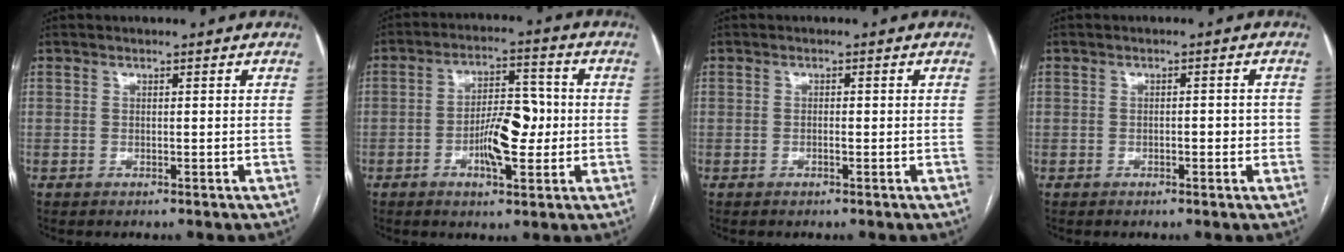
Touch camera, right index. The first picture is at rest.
{"total": 8.9, "force": [-1.6, 3.1, 8.2], "torque": [-0.142, 0.013, -0.025]}
{"total": 0.8, "force": [-0.3, 0.2, 0.7], "torque": [-0.014, 0.001, -0.004]}
{"total": 2.4, "force": [-0.5, 0.9, 2.1], "torque": [-0.030, 0.003, -0.006]}